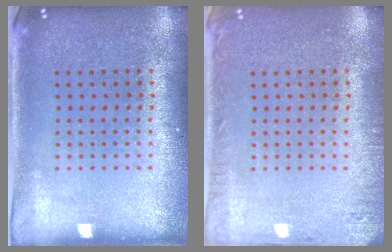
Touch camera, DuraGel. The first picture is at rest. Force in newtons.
{"total": 1.7, "press": 1.7, "slide": 0.2}